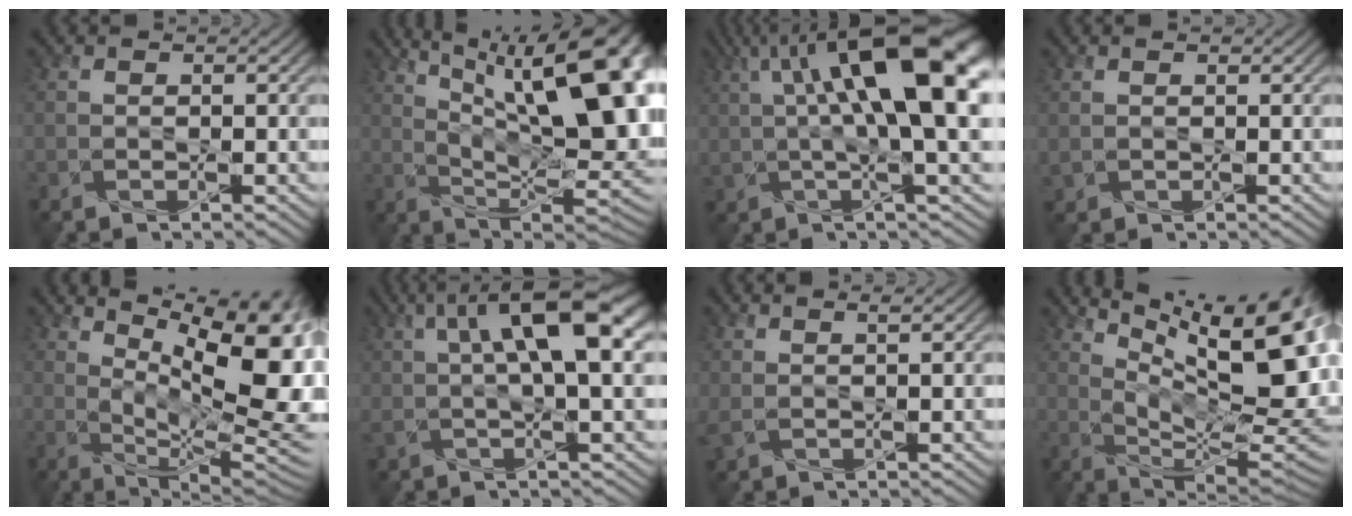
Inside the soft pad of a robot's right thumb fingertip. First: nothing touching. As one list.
[{"total": 19.5, "force": [6.3, 7.9, 16.7], "torque": [-0.230, 0.036, 0.093]}, {"total": 16.0, "force": [4.3, 4.8, 14.6], "torque": [-0.240, 0.018, 0.074]}, {"total": 0.8, "force": [0.6, 0.5, 0.3], "torque": [-0.013, -0.004, 0.016]}, {"total": 17.4, "force": [6.2, 6.4, 14.9], "torque": [-0.206, 0.014, 0.105]}, {"total": 11.4, "force": [3.3, 3.2, 10.5], "torque": [-0.166, 0.007, 0.050]}, {"total": 2.0, "force": [1.2, 0.4, 1.5], "torque": [-0.034, 0.004, 0.024]}, {"total": 14.9, "force": [6.7, 4.7, 12.5], "torque": [-0.202, -0.006, 0.124]}]